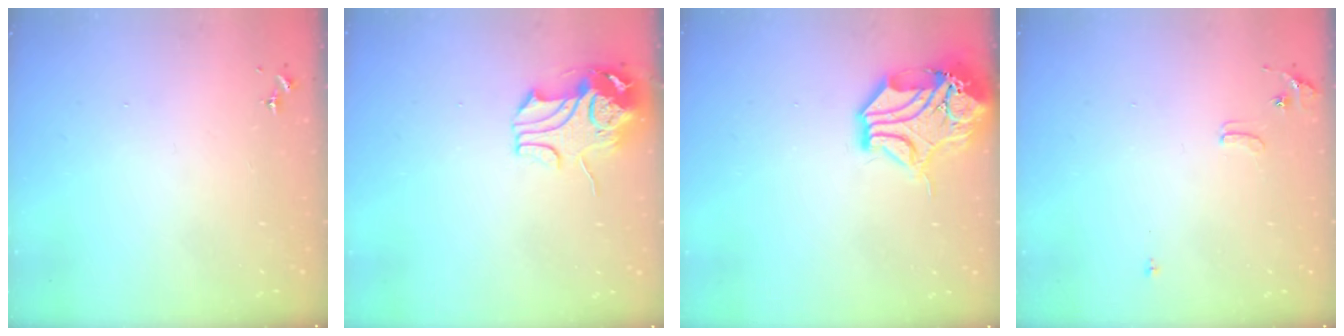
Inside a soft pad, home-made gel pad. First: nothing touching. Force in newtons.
{"total": 9.7, "press": 9.6, "slide": 1.7}
{"total": 15.9, "press": 15.7, "slide": 2.2}
{"total": 6.1, "press": 6.0, "slide": 0.9}